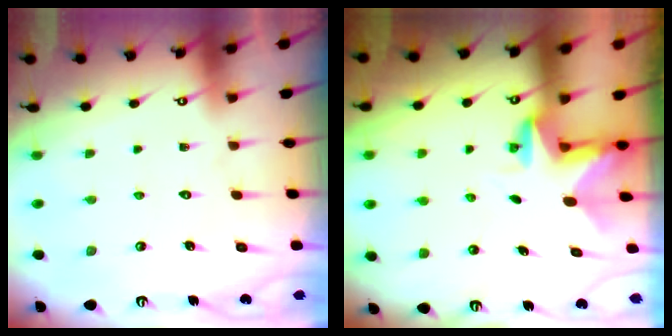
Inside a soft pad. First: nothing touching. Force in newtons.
{"total": 2.9, "press": 2.9, "slide": 0.2}